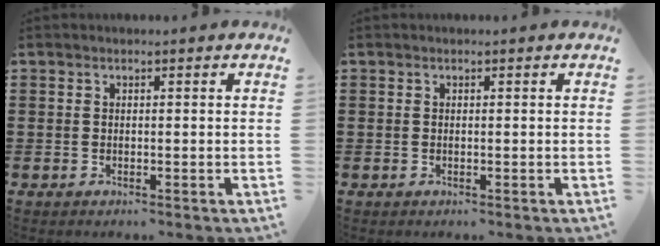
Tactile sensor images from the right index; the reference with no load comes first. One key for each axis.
{"total": 0.0}